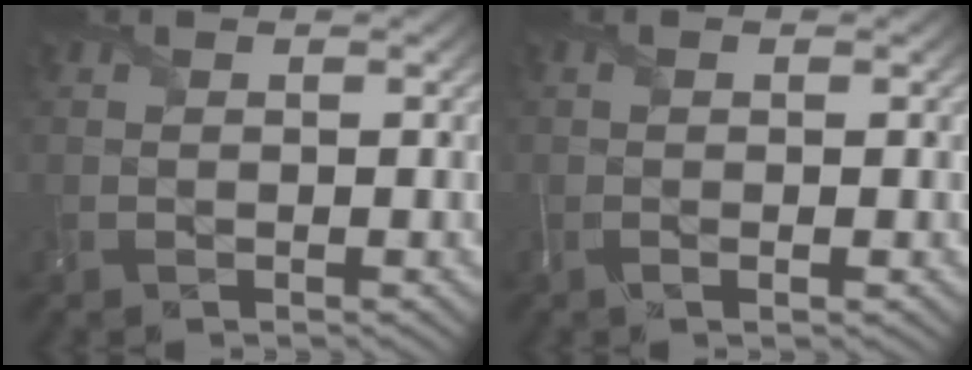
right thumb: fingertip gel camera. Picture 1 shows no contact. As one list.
[{"total": 1.7, "force": [-0.2, 0.2, 1.7], "torque": [-0.037, -0.001, -0.010]}]